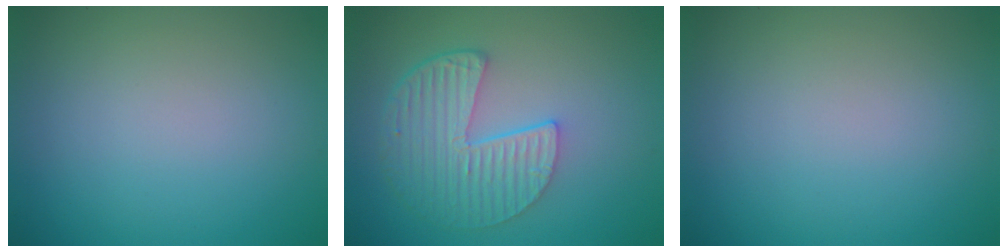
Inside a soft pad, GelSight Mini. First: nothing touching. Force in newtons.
{"total": 5.5, "press": 4.1, "slide": 3.6}
{"total": 0.0}